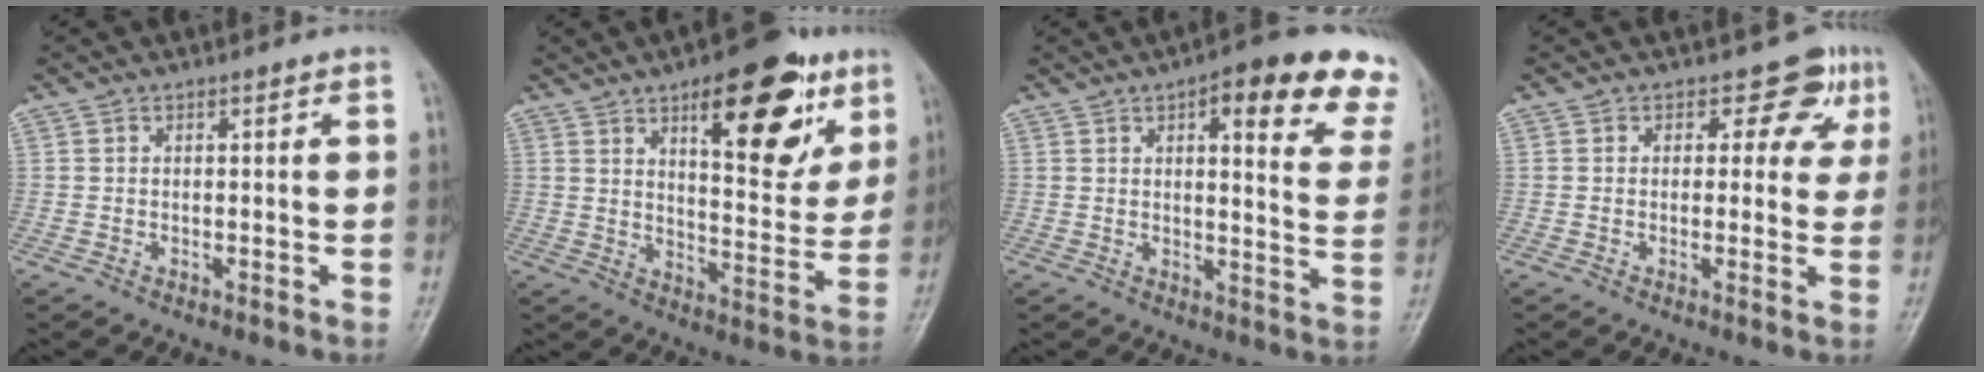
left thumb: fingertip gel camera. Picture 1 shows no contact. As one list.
[{"total": 19.3, "force": [9.8, 7.8, 14.8], "torque": [-0.156, -0.042, 0.142]}, {"total": 17.8, "force": [10.8, 5.5, 13.1], "torque": [-0.123, -0.034, 0.111]}, {"total": 5.2, "force": [2.6, 4.0, 2.1], "torque": [0.015, -0.005, 0.021]}]